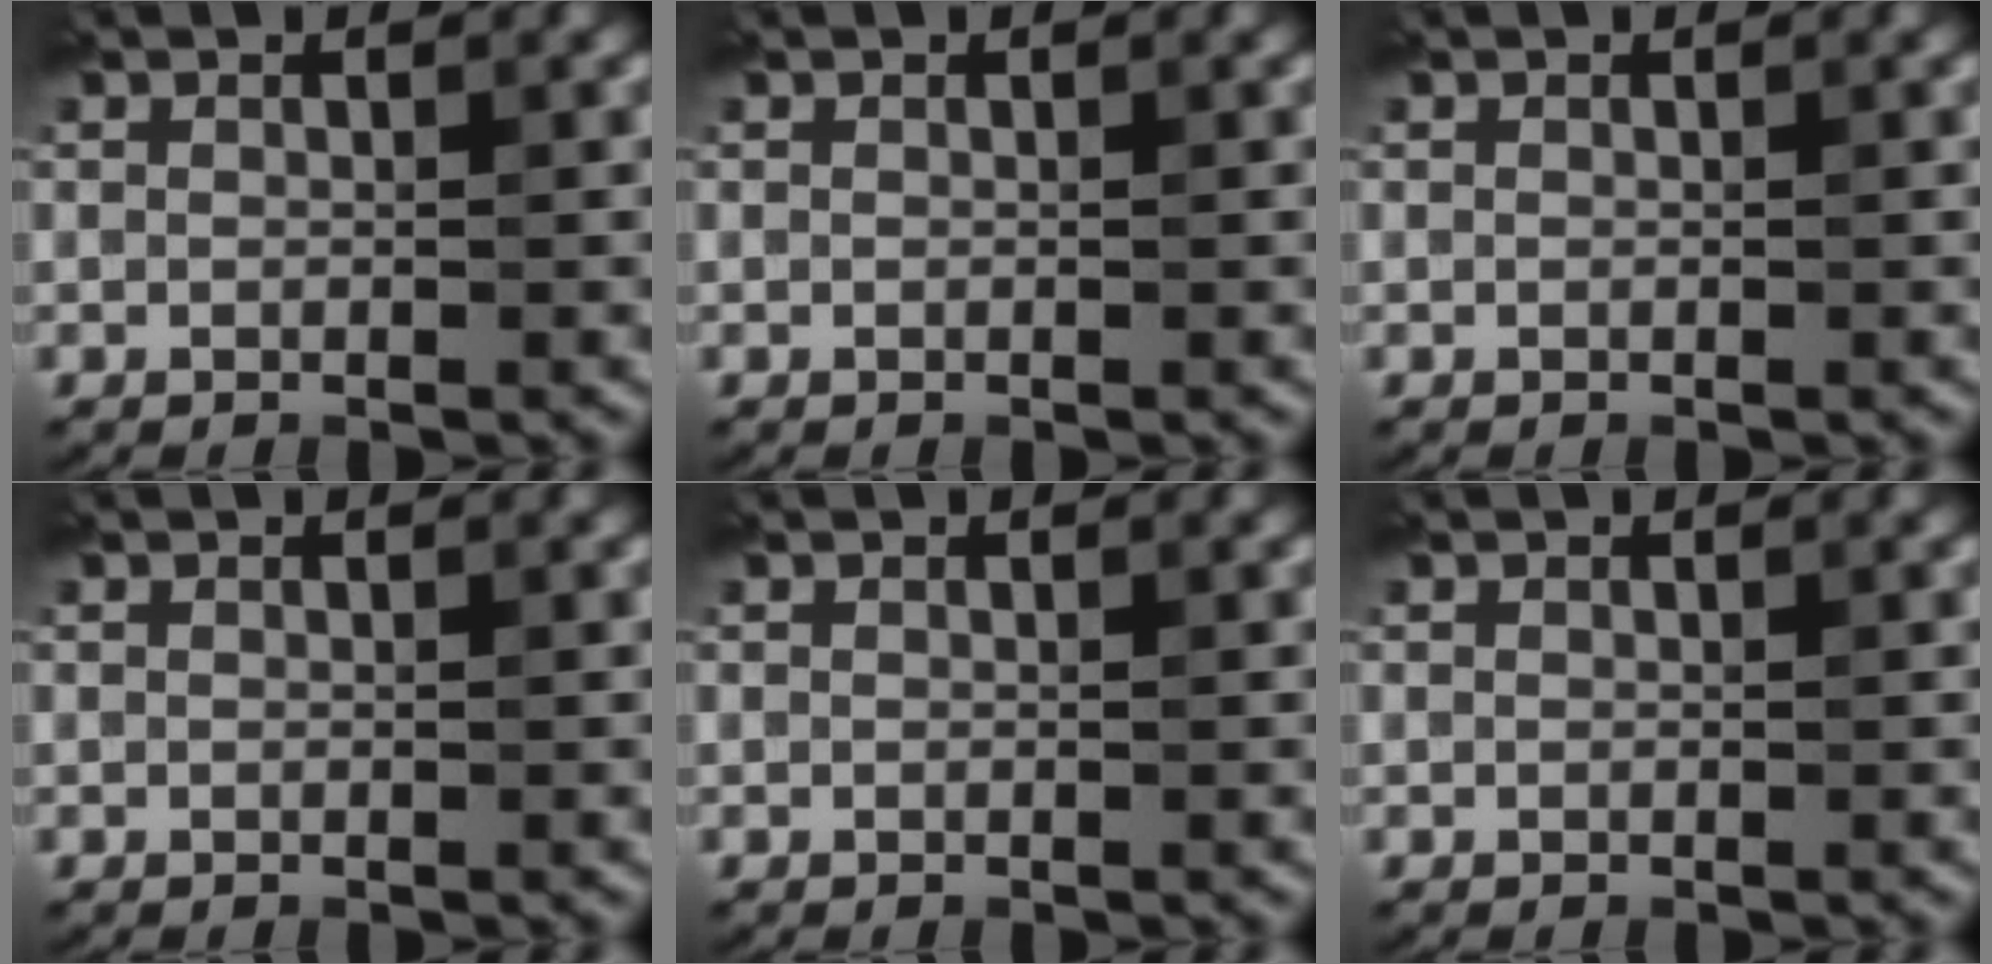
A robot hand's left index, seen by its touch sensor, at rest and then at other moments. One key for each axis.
{"total": 0.0}
{"total": 0.0}
{"total": 0.0}
{"total": 0.0}
{"total": 0.0}